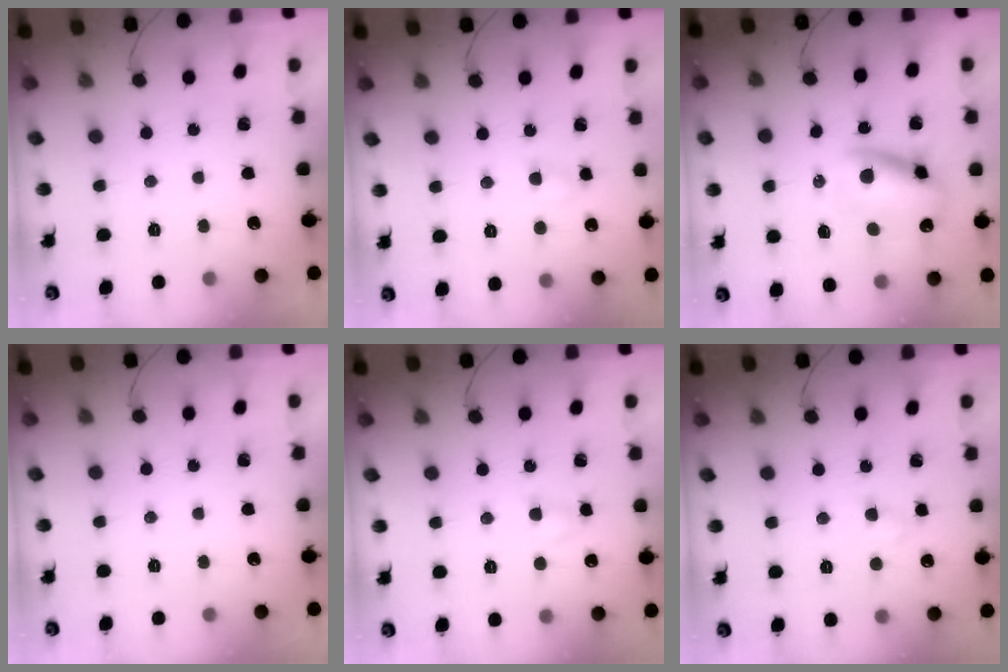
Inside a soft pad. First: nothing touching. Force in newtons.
{"total": 3.2, "press": 3.0, "slide": 1.1}
{"total": 12.4, "press": 12.0, "slide": 3.1}
{"total": 0.0}
{"total": 2.8, "press": 2.6, "slide": 1.0}
{"total": 2.6, "press": 2.4, "slide": 1.0}